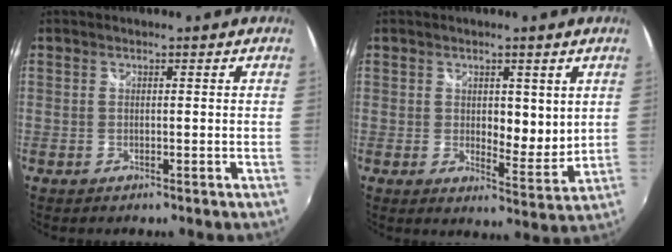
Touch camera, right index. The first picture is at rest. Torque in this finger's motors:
{"motor_torque": [0.90, 1.02, 0.20, 0.02]}